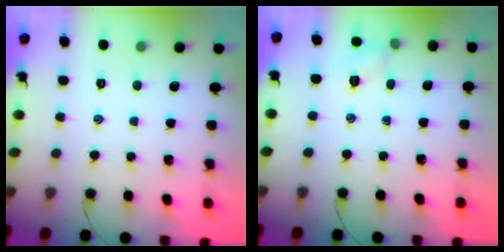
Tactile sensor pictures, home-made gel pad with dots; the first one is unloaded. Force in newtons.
{"total": 4.5, "press": 4.2, "slide": 1.6}